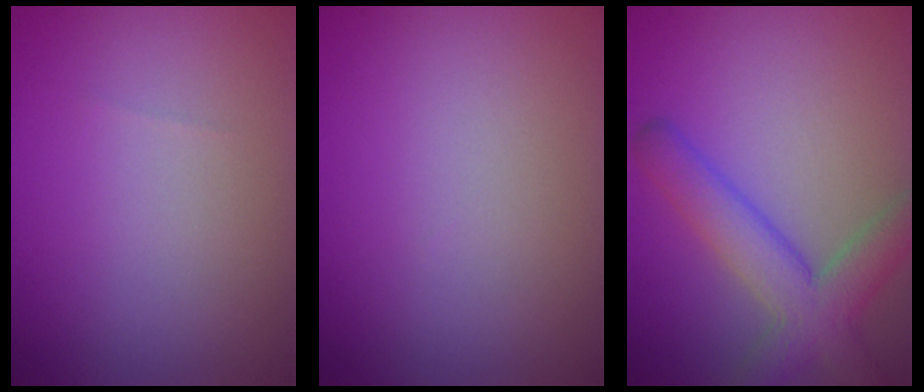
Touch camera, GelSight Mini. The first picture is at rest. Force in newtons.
{"total": 0.0}
{"total": 5.4, "press": 5.4, "slide": 0.3}